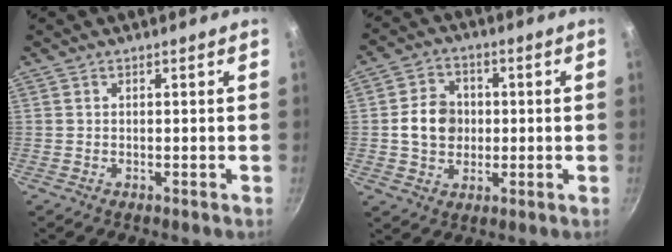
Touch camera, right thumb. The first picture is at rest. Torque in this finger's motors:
{"motor_torque": [1.41, 1.25, 1.04, -0.21, 0.11]}